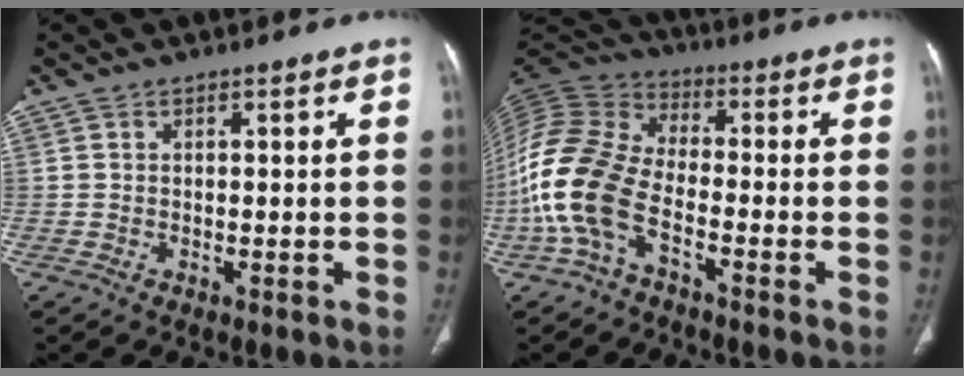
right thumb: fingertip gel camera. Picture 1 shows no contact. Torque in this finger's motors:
{"motor_torque": [0.33, 1.21, 2.08, -0.69, 0.60]}